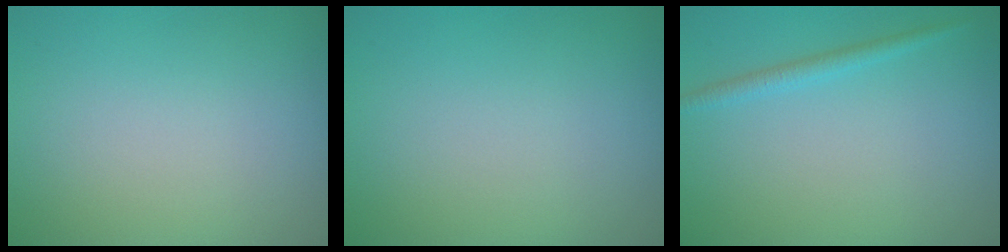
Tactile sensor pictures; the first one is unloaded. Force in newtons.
{"total": 0.0}
{"total": 1.5, "press": 1.5, "slide": 0.1}